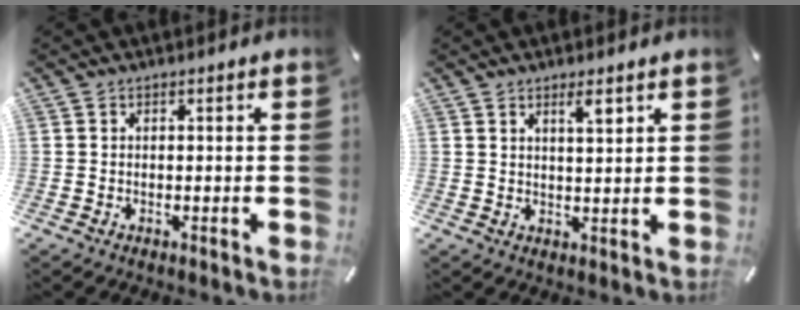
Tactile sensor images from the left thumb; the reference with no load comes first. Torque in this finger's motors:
{"motor_torque": [-0.06, -0.02, 0.31, -0.31, 0.07]}